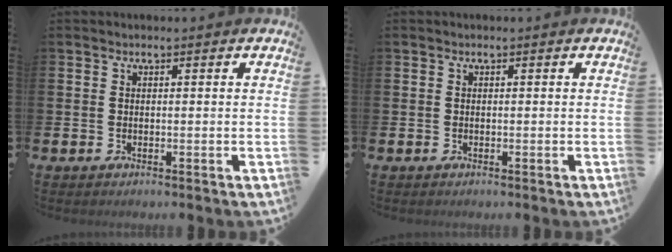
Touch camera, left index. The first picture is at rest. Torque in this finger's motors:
{"motor_torque": [-0.02, 0.02, 0.00, 0.00]}